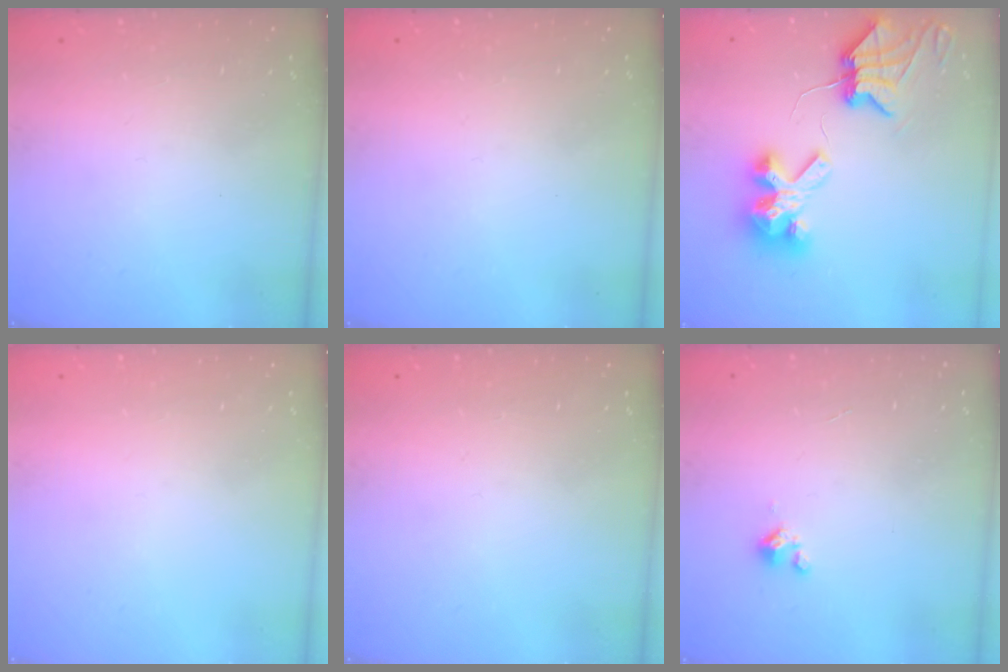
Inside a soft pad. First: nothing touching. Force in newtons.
{"total": 0.0}
{"total": 8.5, "press": 8.5, "slide": 0.9}
{"total": 0.0}
{"total": 0.0}
{"total": 0.9, "press": 0.9, "slide": 0.2}